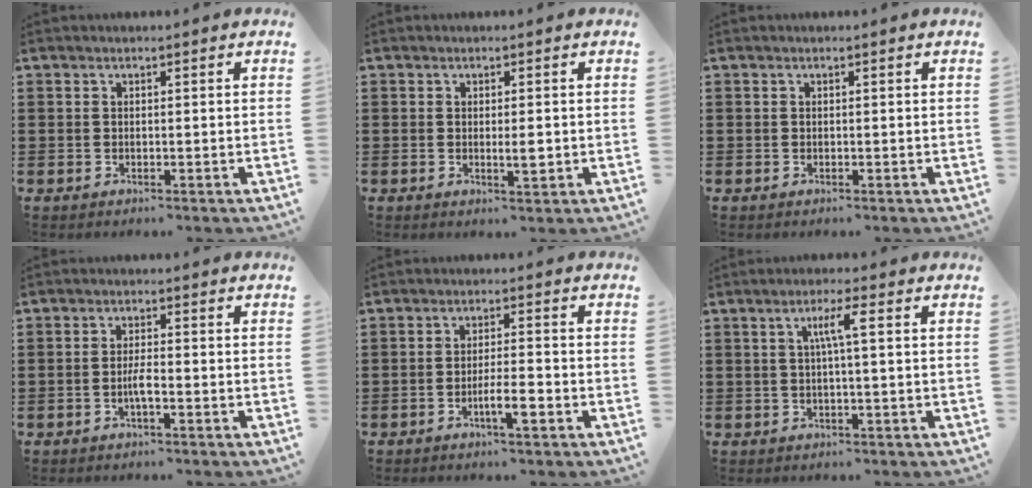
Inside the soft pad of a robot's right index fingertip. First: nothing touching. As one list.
[{"total": 2.6, "force": [-0.3, 0.6, 2.5], "torque": [-0.043, -0.002, -0.005]}, {"total": 0.0}, {"total": 2.6, "force": [-1.1, 0.6, 2.3], "torque": [-0.049, -0.001, -0.022]}, {"total": 4.5, "force": [-2.2, 0.6, 3.9], "torque": [-0.071, -0.003, -0.041]}, {"total": 3.8, "force": [0.6, 0.1, 3.8], "torque": [-0.073, 0.003, 0.005]}]